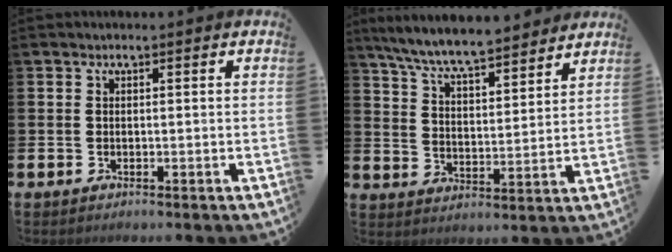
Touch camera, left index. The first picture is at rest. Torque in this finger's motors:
{"motor_torque": [1.01, -1.13, 1.06, 0.21]}